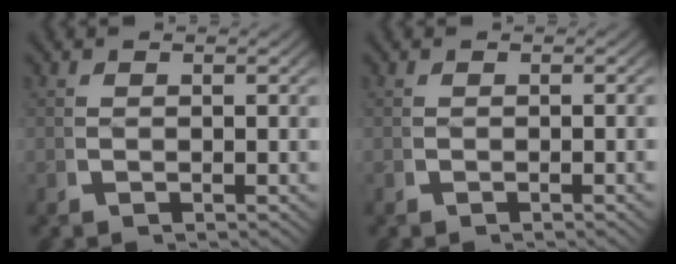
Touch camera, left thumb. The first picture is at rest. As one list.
[{"total": 0.7, "force": [-0.3, -0.1, 0.6], "torque": [-0.011, 0.006, -0.005]}]